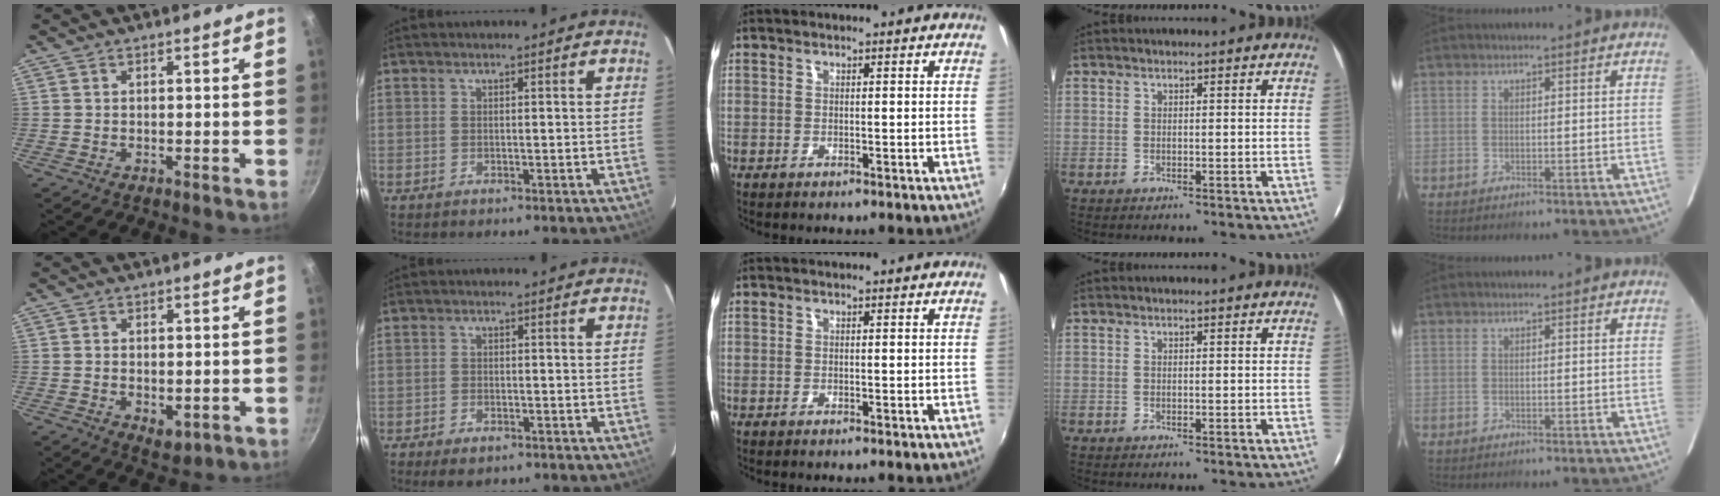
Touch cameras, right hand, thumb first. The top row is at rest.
{"thumb": {"total": 3.9, "force": [-0.5, 2.4, 3.0], "torque": [-0.043, -0.013, -0.003]}, "index": {"total": 3.5, "force": [-2.2, 1.8, 2.1], "torque": [-0.051, -0.010, -0.032]}}